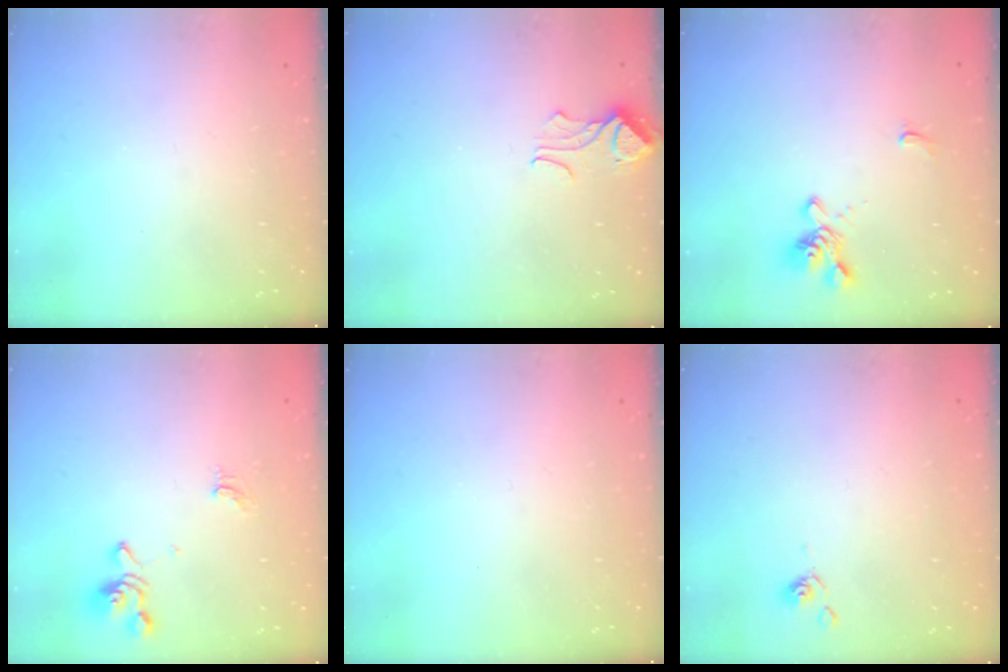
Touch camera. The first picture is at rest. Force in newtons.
{"total": 1.8, "press": 1.7, "slide": 0.7}
{"total": 1.6, "press": 1.0, "slide": 1.2}
{"total": 2.6, "press": 2.5, "slide": 0.6}
{"total": 0.0}
{"total": 2.4, "press": 2.4, "slide": 0.3}